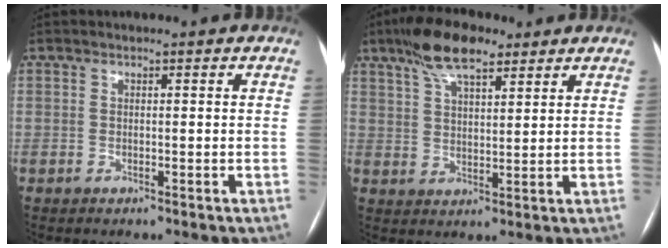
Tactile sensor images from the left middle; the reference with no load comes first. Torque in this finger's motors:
{"motor_torque": [0.86, -0.86, 0.41, 0.16]}